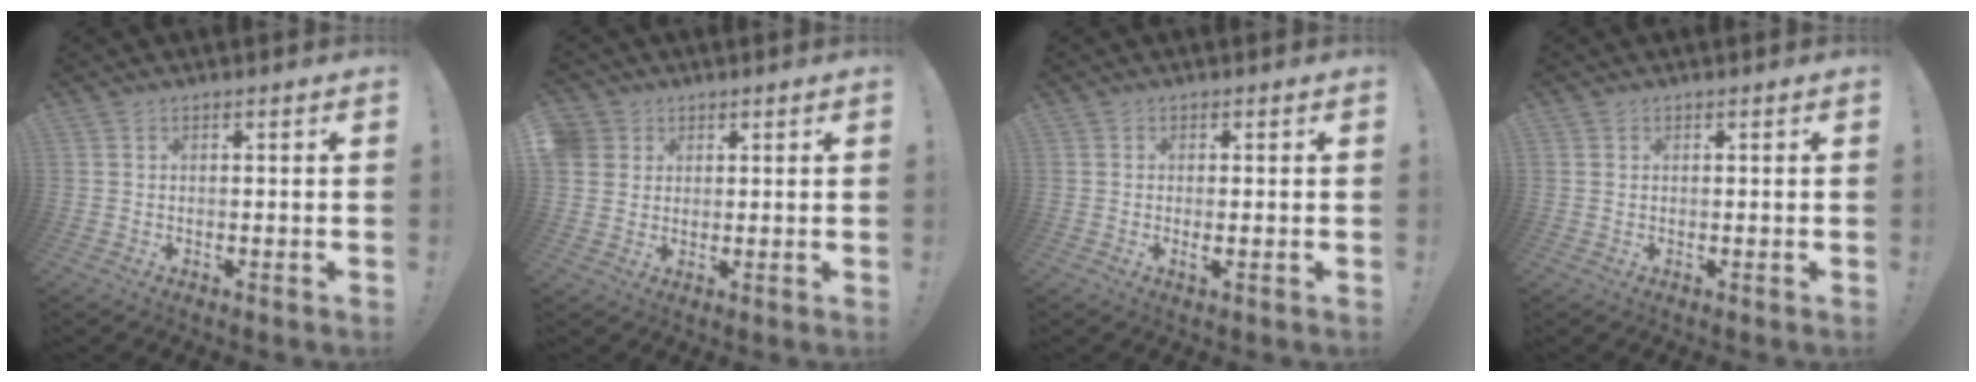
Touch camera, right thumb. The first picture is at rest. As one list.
[{"total": 5.0, "force": [2.3, 4.4, 0.8], "torque": [-0.023, -0.007, 0.047]}, {"total": 1.5, "force": [0.0, 0.1, 1.5], "torque": [-0.022, -0.004, -0.002]}, {"total": 0.8, "force": [0.6, 0.6, 0.0], "torque": [0.000, 0.000, 0.011]}]